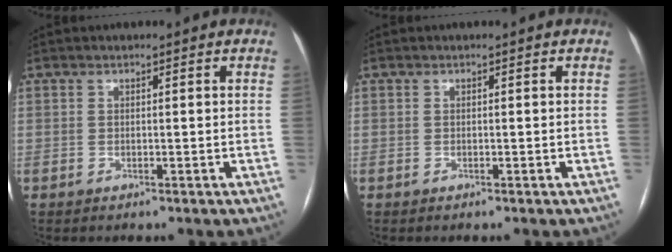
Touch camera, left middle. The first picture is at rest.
{"total": 0.0}